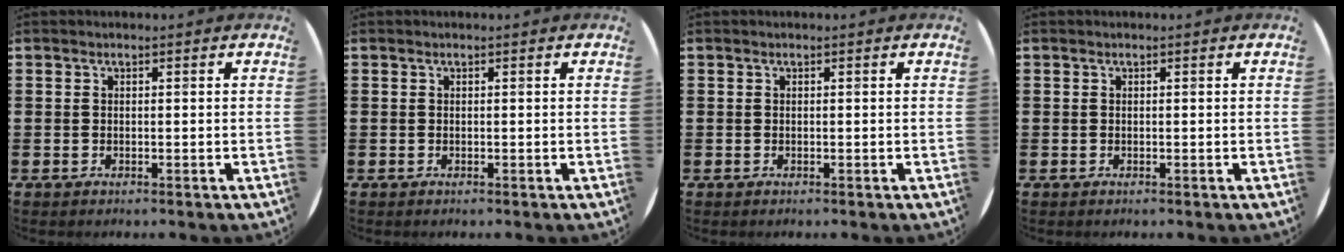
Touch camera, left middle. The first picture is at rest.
{"total": 0.0}
{"total": 0.0}
{"total": 0.0}